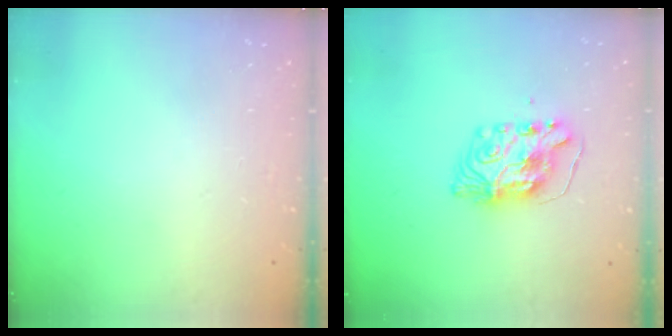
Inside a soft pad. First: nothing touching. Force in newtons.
{"total": 8.1, "press": 8.1, "slide": 0.9}